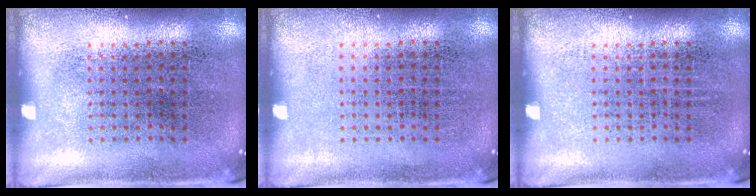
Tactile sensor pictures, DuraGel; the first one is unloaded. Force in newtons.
{"total": 0.0}
{"total": 0.0}